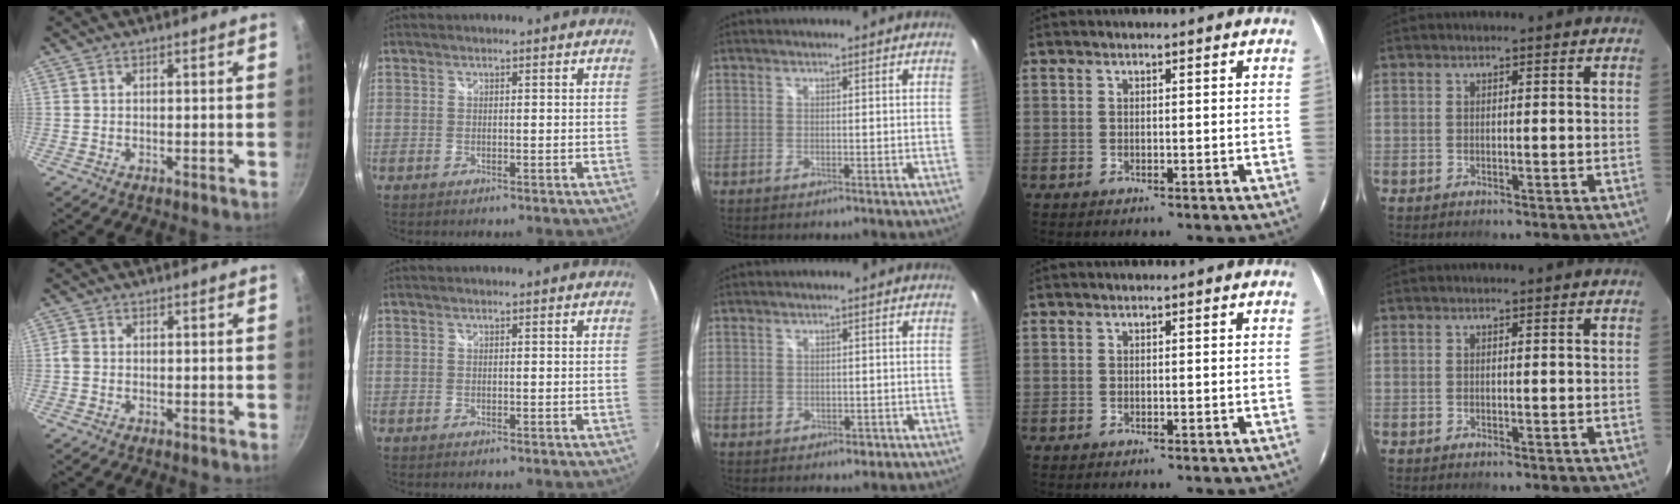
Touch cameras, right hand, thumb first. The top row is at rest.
{"thumb": {"total": 1.6, "force": [-0.4, 1.3, 0.8], "torque": [-0.016, 0.005, -0.010]}, "middle": {"total": 2.4, "force": [-0.6, 2.0, 1.2], "torque": [-0.016, 0.002, -0.005]}}